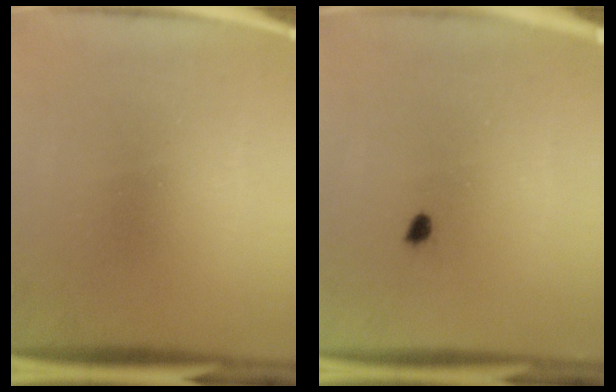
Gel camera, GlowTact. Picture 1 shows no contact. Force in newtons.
{"total": 1.4}